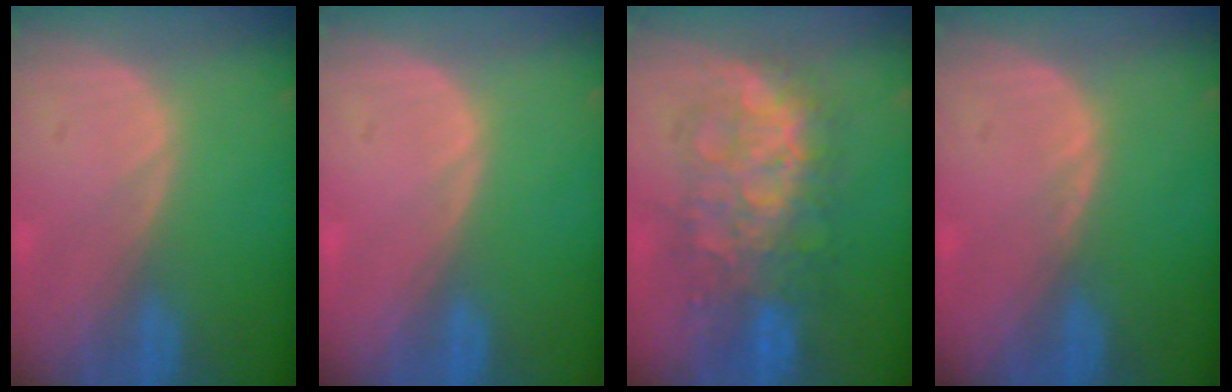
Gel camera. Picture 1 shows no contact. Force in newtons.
{"total": 0.0}
{"total": 9.7, "press": 9.6, "slide": 0.7}
{"total": 0.5, "press": 0.5, "slide": 0.2}